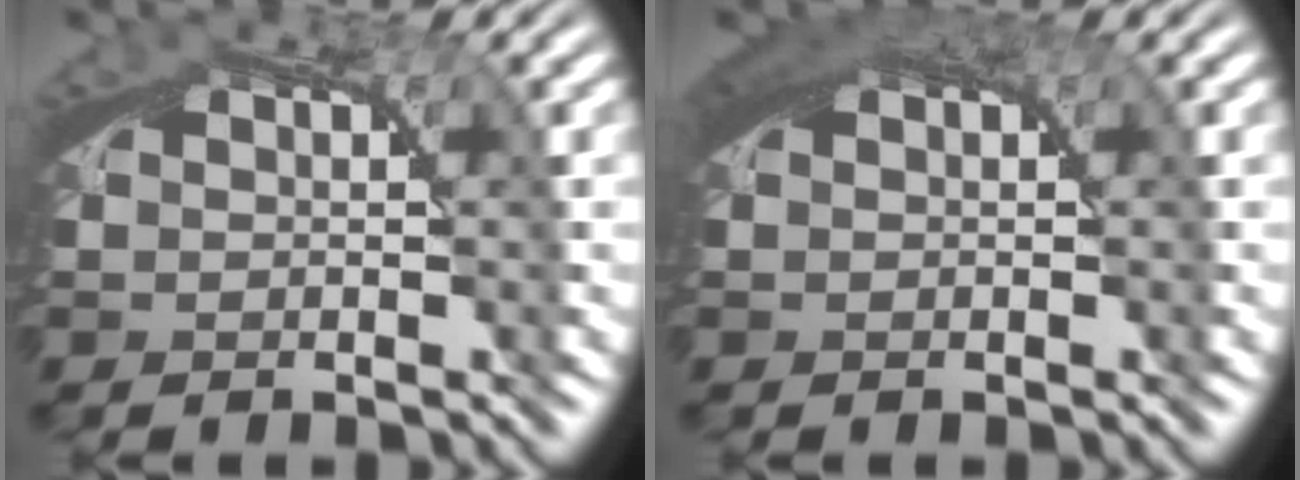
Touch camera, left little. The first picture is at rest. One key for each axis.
{"total": 2.1, "fx": 0.8, "fy": 1.1, "fz": 1.6, "tx": -0.033, "ty": -0.002, "tz": 0.014}